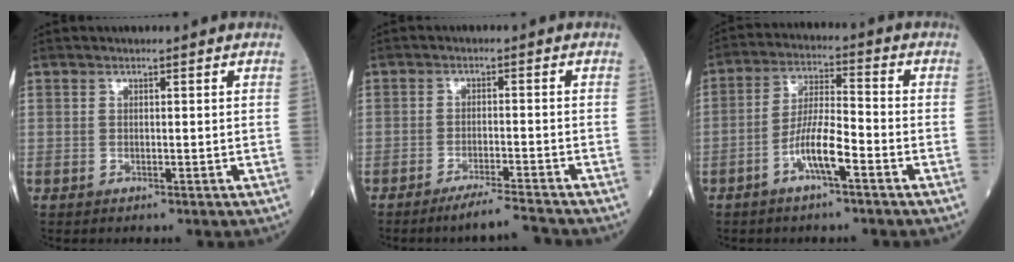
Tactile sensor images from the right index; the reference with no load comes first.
{"total": 5.0, "force": [-4.5, -1.1, 1.7], "torque": [-0.029, -0.016, -0.080]}
{"total": 7.4, "force": [-3.5, 1.1, 6.4], "torque": [-0.128, 0.008, -0.068]}